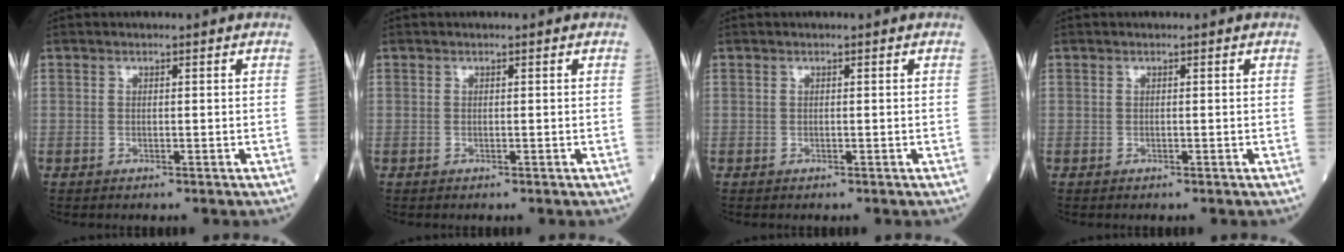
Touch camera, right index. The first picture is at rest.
{"total": 0.0}
{"total": 0.0}
{"total": 0.0}